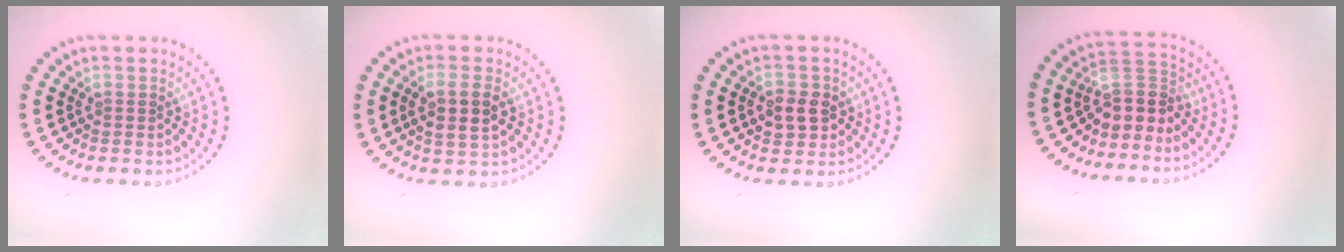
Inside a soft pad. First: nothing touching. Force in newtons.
{"total": 3.0, "press": 2.9, "slide": 0.8}
{"total": 2.5, "press": 2.5, "slide": 0.4}
{"total": 3.3, "press": 2.5, "slide": 2.1}